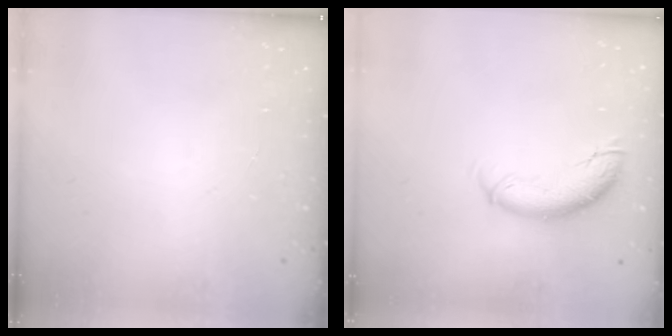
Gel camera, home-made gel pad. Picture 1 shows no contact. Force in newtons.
{"total": 9.6, "press": 9.6, "slide": 0.5}